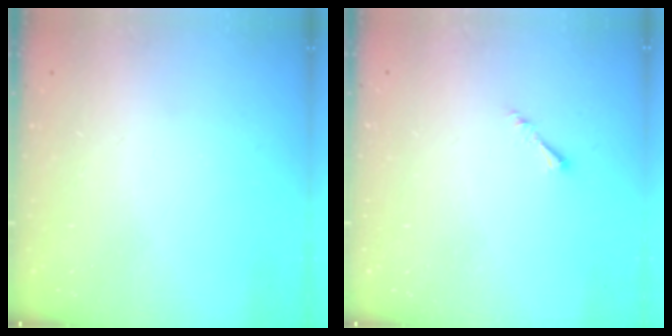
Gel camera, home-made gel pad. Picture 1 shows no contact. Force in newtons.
{"total": 1.1, "press": 1.0, "slide": 0.3}